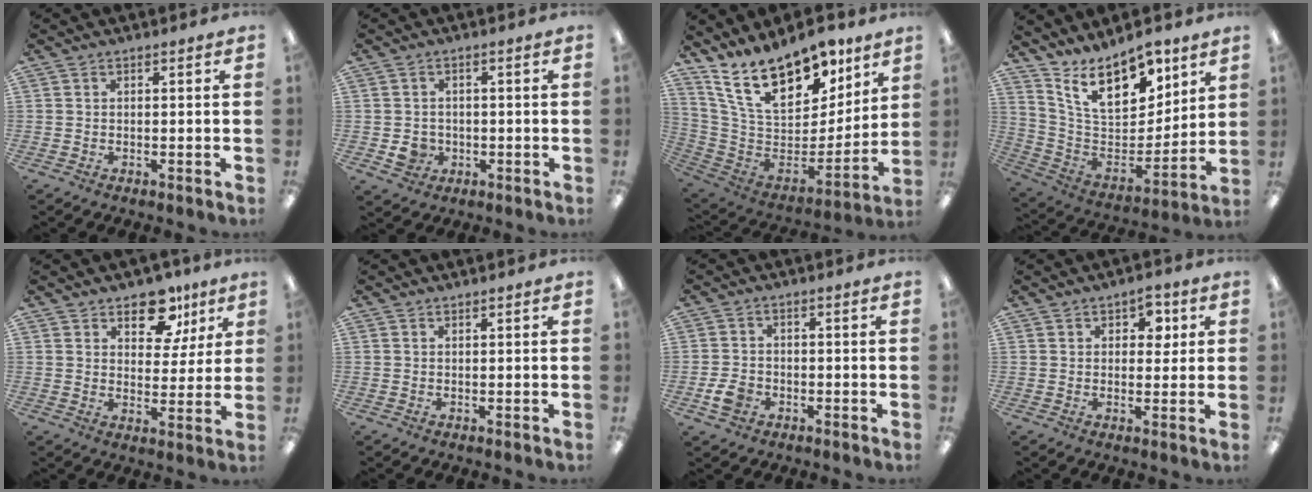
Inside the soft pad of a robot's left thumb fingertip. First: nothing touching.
{"total": 4.2, "force": [-0.8, 3.8, 1.5], "torque": [-0.011, 0.001, -0.013]}
{"total": 21.9, "force": [15.1, 10.5, 11.9], "torque": [-0.208, -0.101, 0.273]}
{"total": 18.1, "force": [12.2, 9.0, 9.9], "torque": [-0.171, -0.069, 0.218]}
{"total": 11.1, "force": [7.3, 6.6, 5.0], "torque": [-0.055, -0.037, 0.128]}
{"total": 0.7, "force": [0.6, 0.1, 0.1], "torque": [-0.002, 0.000, 0.012]}
{"total": 4.2, "force": [-1.6, 3.3, 2.2], "torque": [-0.047, 0.005, -0.029]}
{"total": 5.0, "force": [2.5, 3.3, 2.8], "torque": [-0.021, -0.007, 0.037]}